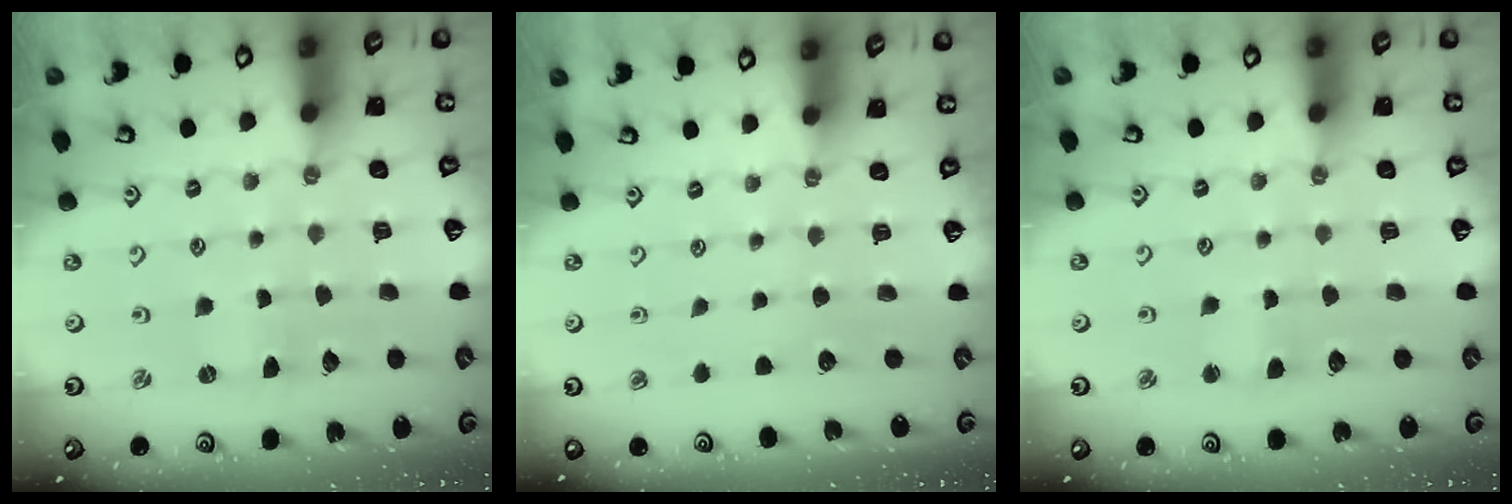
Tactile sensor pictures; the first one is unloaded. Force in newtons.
{"total": 0.0}
{"total": 2.8, "press": 2.7, "slide": 0.6}